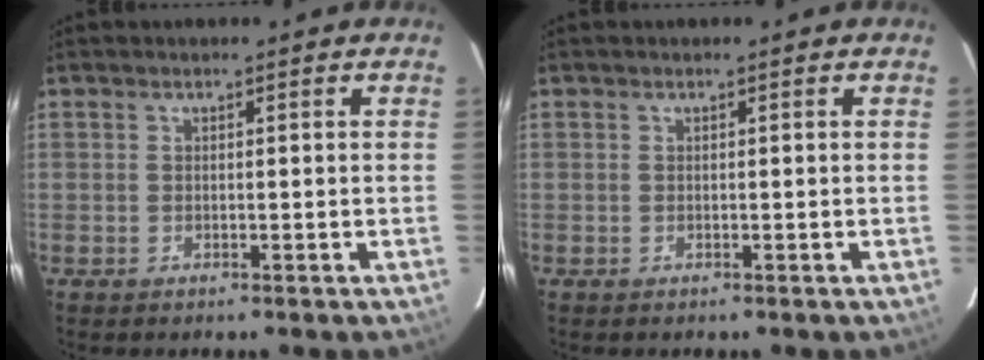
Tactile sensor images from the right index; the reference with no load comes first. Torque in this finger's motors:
{"motor_torque": [0.00, 0.00, 0.00, 0.01]}